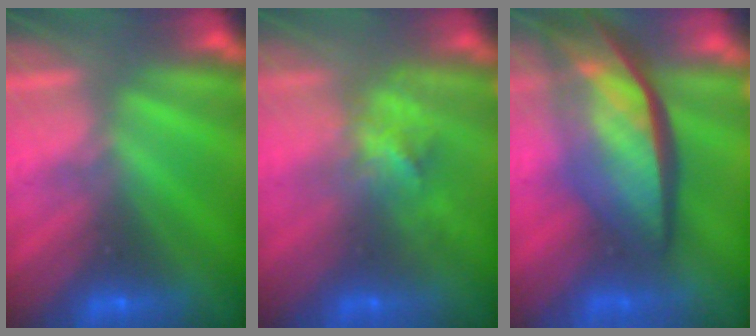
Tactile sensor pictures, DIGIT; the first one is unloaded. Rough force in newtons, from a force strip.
{"total": 2.8}
{"total": 7.9}